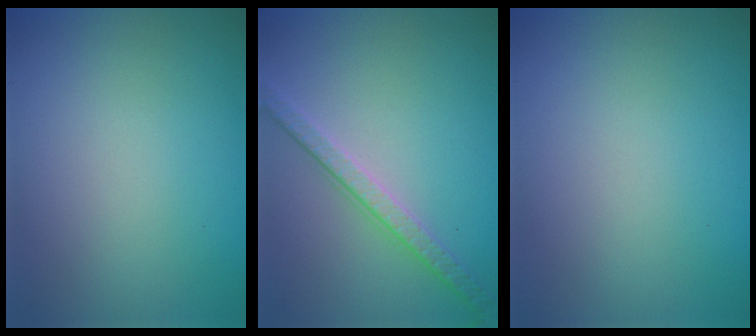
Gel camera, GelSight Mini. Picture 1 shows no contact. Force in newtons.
{"total": 3.5, "press": 2.8, "slide": 2.0}
{"total": 0.0}